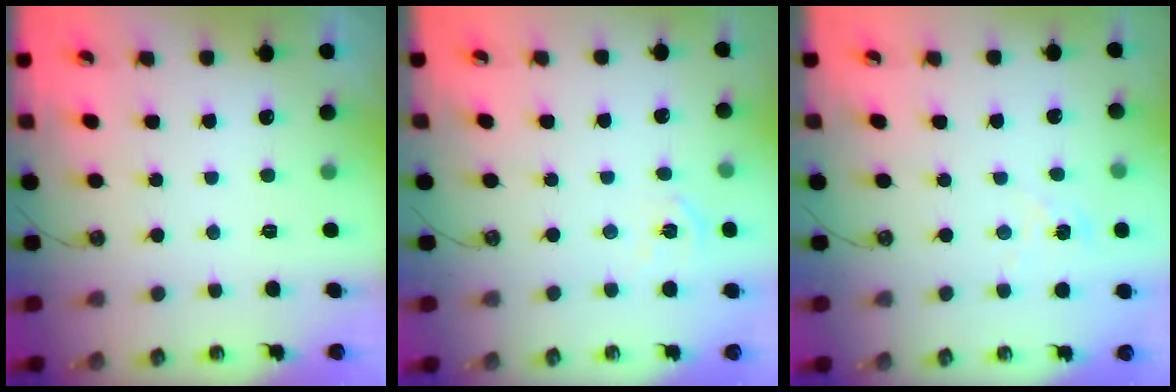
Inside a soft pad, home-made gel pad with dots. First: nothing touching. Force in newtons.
{"total": 5.1, "press": 5.0, "slide": 0.7}
{"total": 1.0, "press": 1.0, "slide": 0.2}